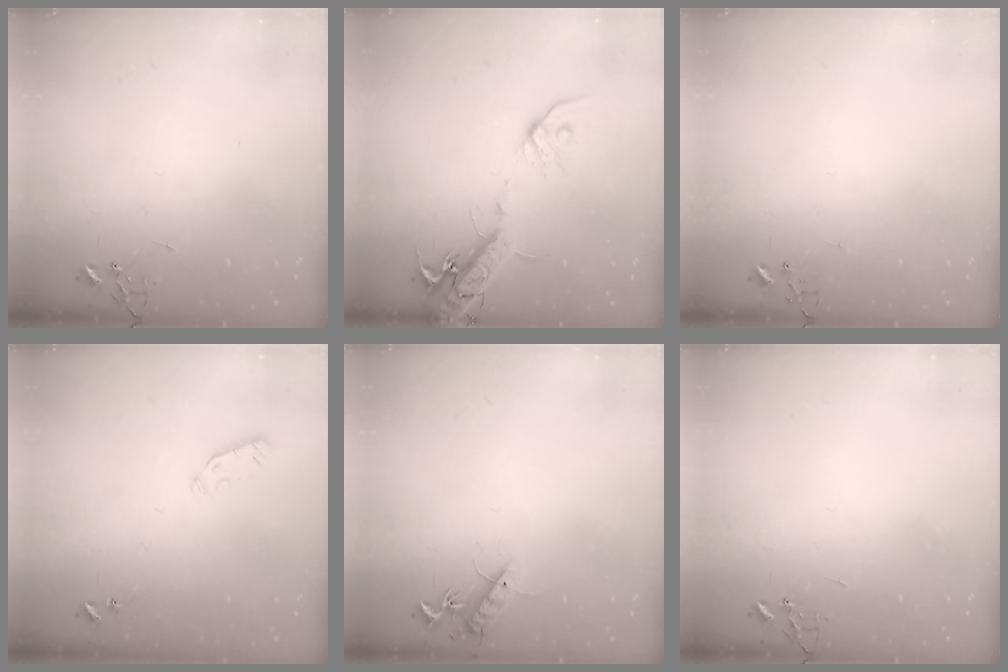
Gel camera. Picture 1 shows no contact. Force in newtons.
{"total": 17.2, "press": 16.9, "slide": 3.1}
{"total": 4.2, "press": 4.2, "slide": 0.4}
{"total": 3.1, "press": 3.0, "slide": 0.9}
{"total": 10.1, "press": 10.0, "slide": 0.8}
{"total": 0.0}